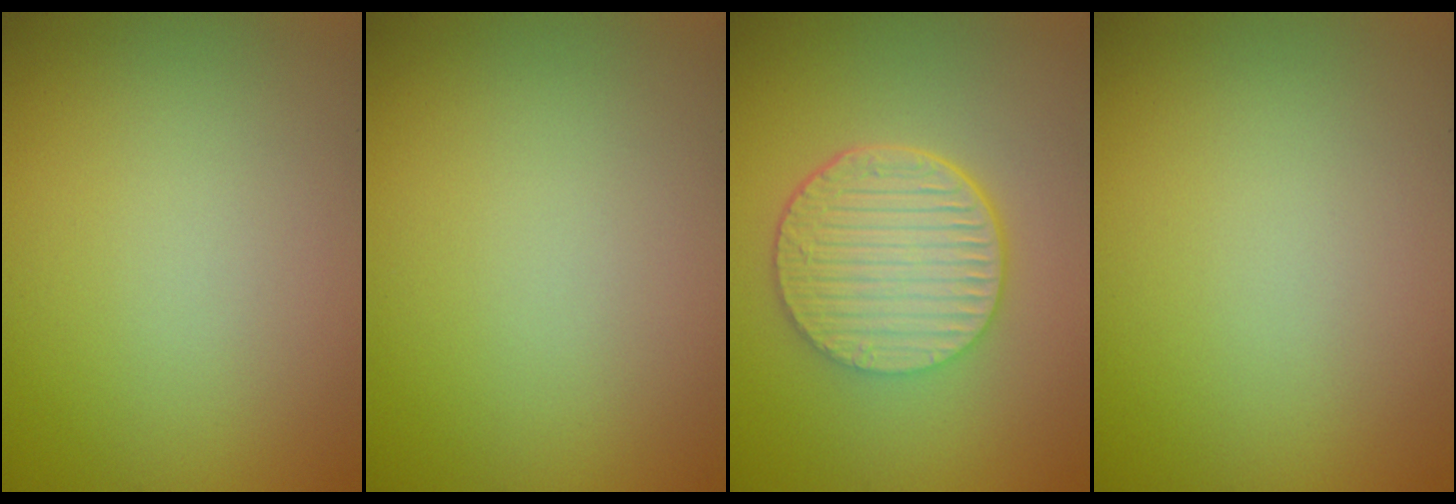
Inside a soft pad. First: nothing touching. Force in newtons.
{"total": 0.0}
{"total": 7.0, "press": 4.7, "slide": 5.2}
{"total": 0.0}